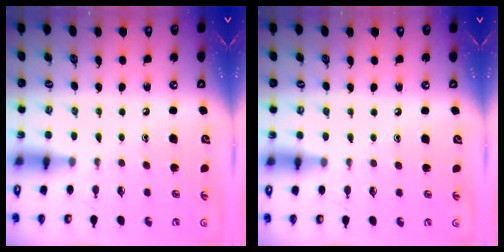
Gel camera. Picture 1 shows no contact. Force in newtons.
{"total": 3.5, "press": 3.5, "slide": 0.4}